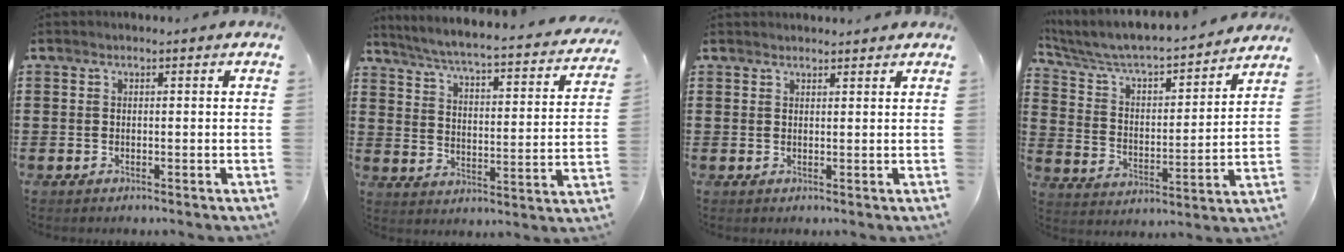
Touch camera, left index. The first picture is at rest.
{"total": 3.9, "force": [3.5, -0.3, 1.7], "torque": [-0.054, -0.036, 0.048]}
{"total": 1.3, "force": [1.3, 0.1, 0.0], "torque": [-0.004, 0.000, 0.026]}
{"total": 5.0, "force": [4.6, 0.8, 1.9], "torque": [-0.060, -0.041, 0.069]}